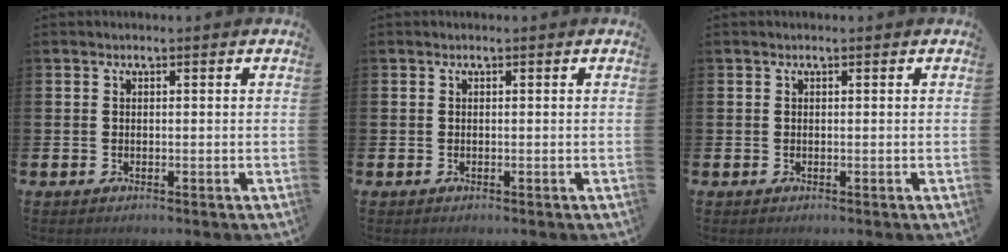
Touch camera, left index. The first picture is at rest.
{"total": 0.0}
{"total": 0.0}